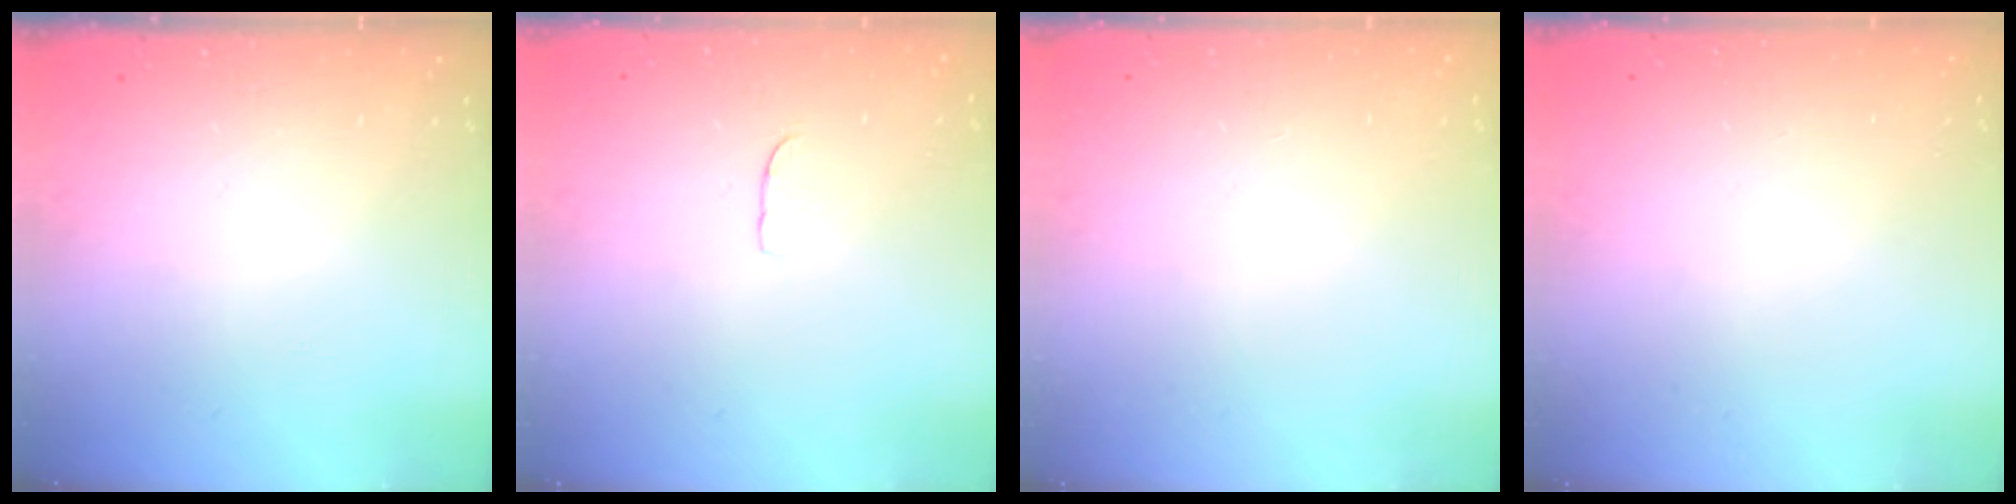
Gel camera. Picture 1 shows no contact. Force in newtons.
{"total": 3.2, "press": 3.2, "slide": 0.3}
{"total": 0.0}
{"total": 0.0}